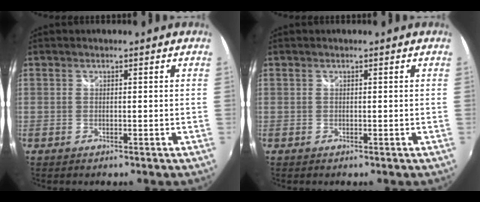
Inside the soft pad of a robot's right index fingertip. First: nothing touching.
{"total": 0.0}